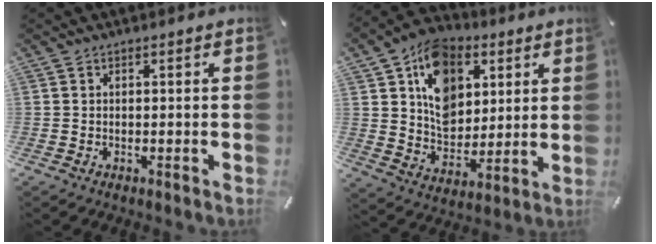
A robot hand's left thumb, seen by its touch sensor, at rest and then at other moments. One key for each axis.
{"total": 14.9, "fx": 5.7, "fy": 11.7, "fz": 7.3, "tx": -0.122, "ty": -0.019, "tz": 0.111}